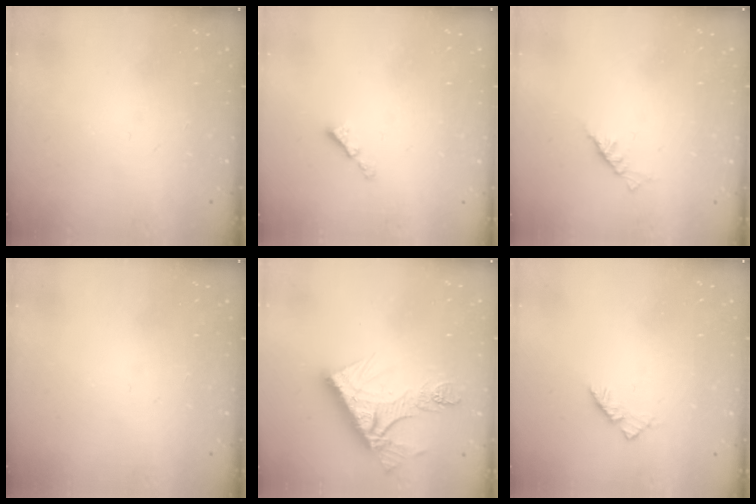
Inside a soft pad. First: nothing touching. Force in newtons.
{"total": 2.1, "press": 2.1, "slide": 0.4}
{"total": 2.3, "press": 2.2, "slide": 0.5}
{"total": 0.0}
{"total": 14.0, "press": 14.0, "slide": 1.2}
{"total": 2.9, "press": 2.8, "slide": 0.7}